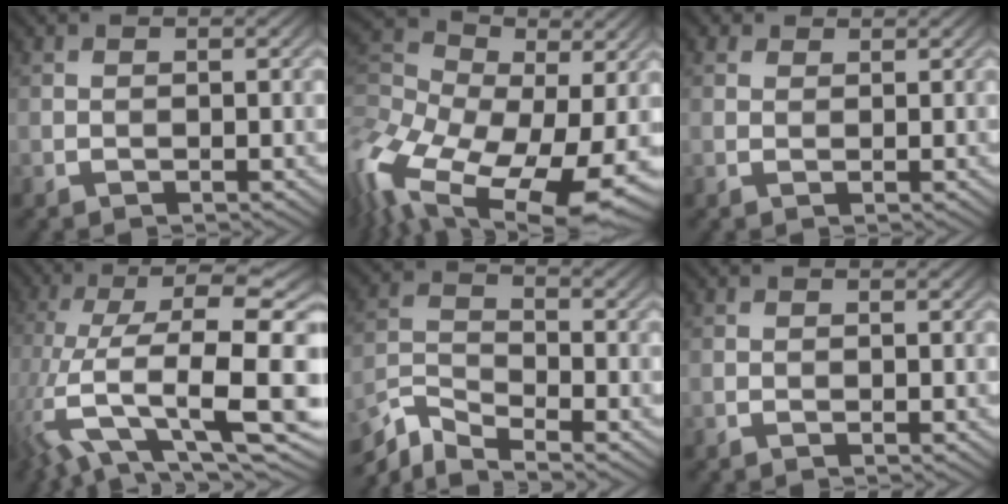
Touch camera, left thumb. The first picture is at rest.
{"total": 18.6, "force": [-5.7, 11.4, 13.5], "torque": [-0.312, -0.019, -0.093]}
{"total": 1.4, "force": [1.1, 0.8, 0.0], "torque": [0.000, 0.005, 0.016]}
{"total": 13.8, "force": [-3.6, 5.3, 12.2], "torque": [-0.248, -0.004, -0.060]}
{"total": 5.9, "force": [-4.8, 1.5, 3.0], "torque": [-0.074, -0.011, -0.112]}
{"total": 0.0}